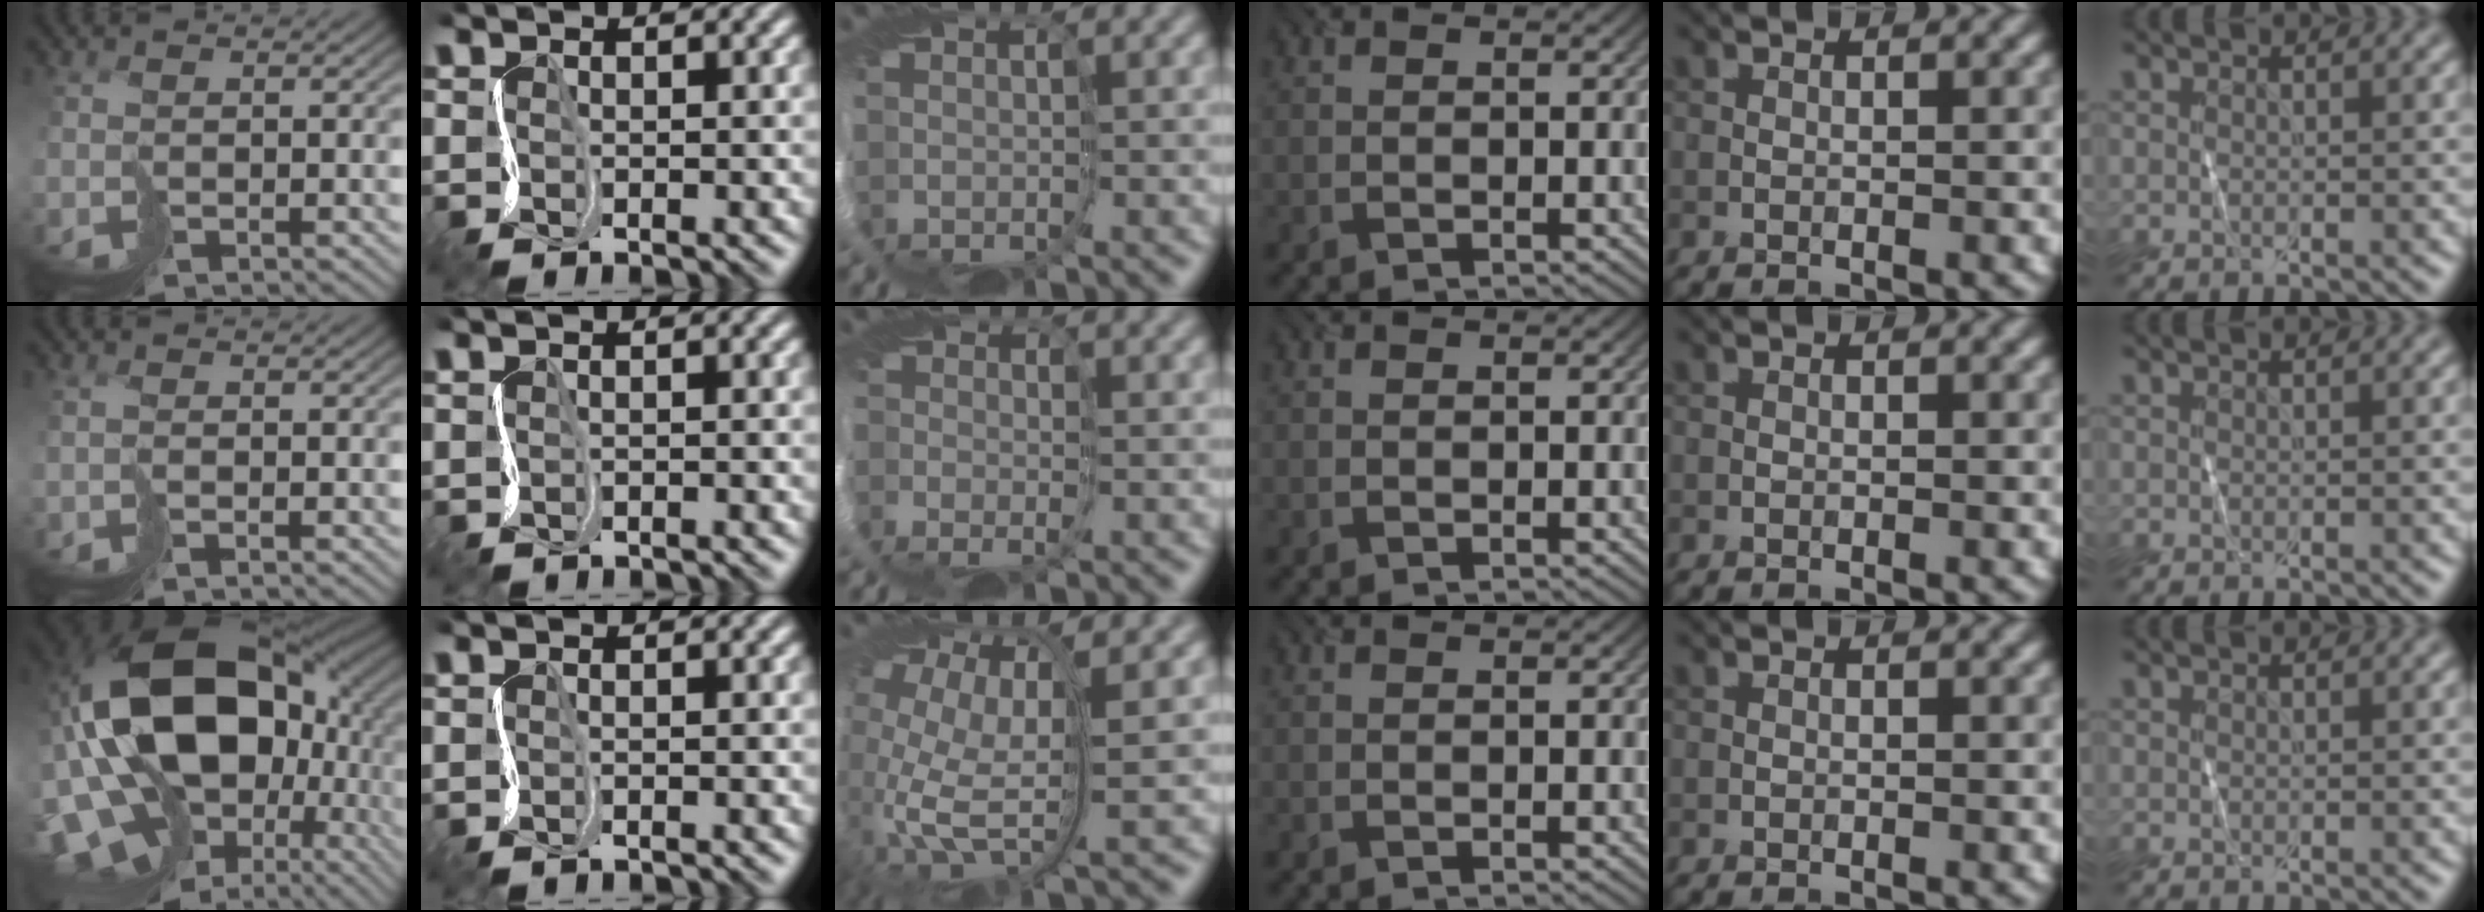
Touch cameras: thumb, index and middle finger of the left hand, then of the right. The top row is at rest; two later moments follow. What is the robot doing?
{"motion": "cut", "object": "tape"}